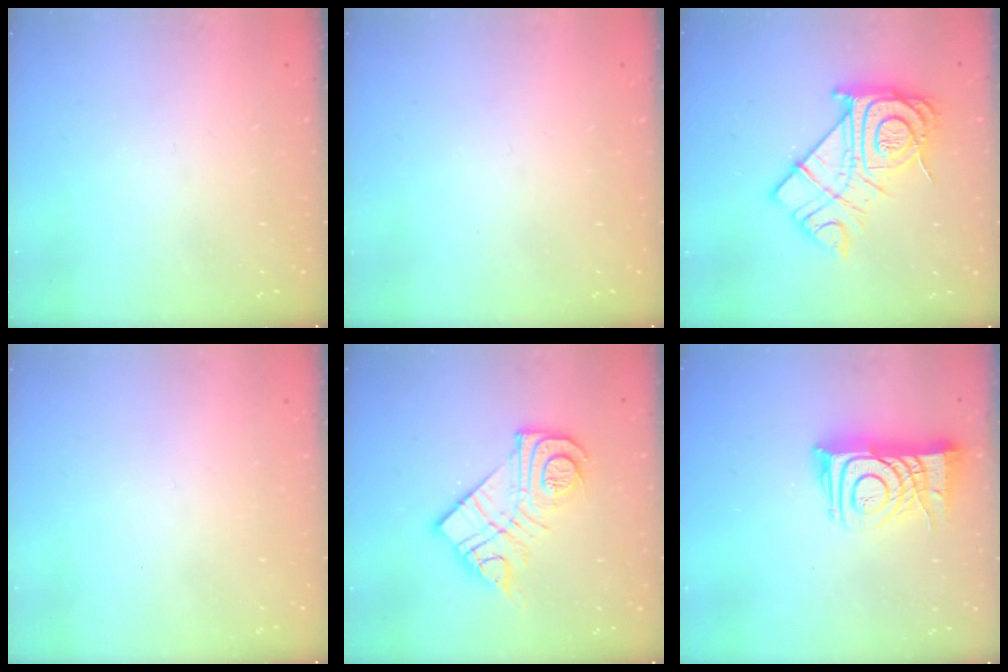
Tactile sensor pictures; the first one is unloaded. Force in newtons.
{"total": 0.0}
{"total": 18.9, "press": 18.9, "slide": 1.5}
{"total": 1.5, "press": 1.5, "slide": 0.1}
{"total": 15.8, "press": 15.7, "slide": 1.0}
{"total": 11.8, "press": 11.7, "slide": 1.1}